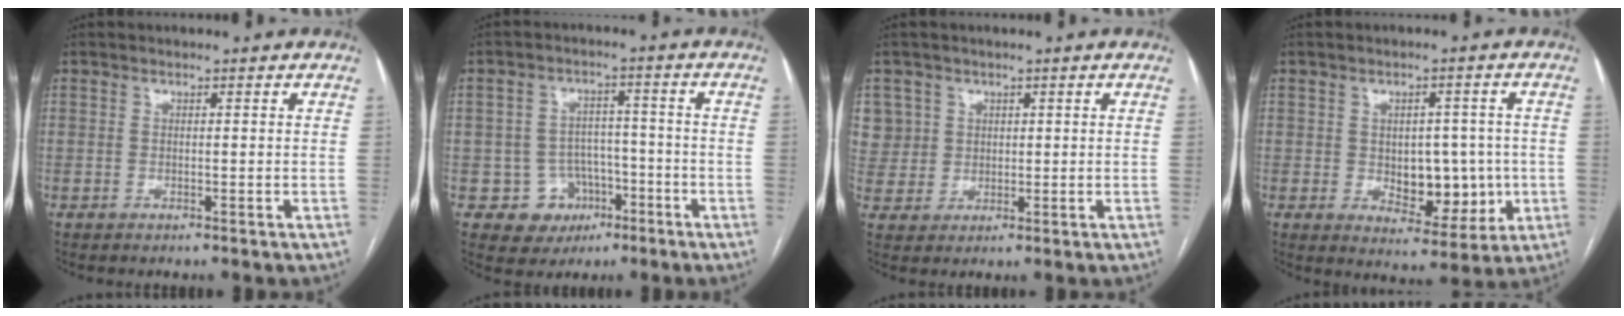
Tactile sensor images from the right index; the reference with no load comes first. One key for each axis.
{"total": 6.8, "fx": -2.8, "fy": 6.1, "fz": 0.8, "tx": 0.000, "ty": 0.017, "tz": -0.034}
{"total": 6.6, "fx": 2.6, "fy": 6.1, "fz": 0.2, "tx": 0.002, "ty": 0.012, "tz": 0.061}
{"total": 8.8, "fx": -0.8, "fy": 5.2, "fz": 7.0, "tx": -0.078, "ty": 0.008, "tz": 0.002}